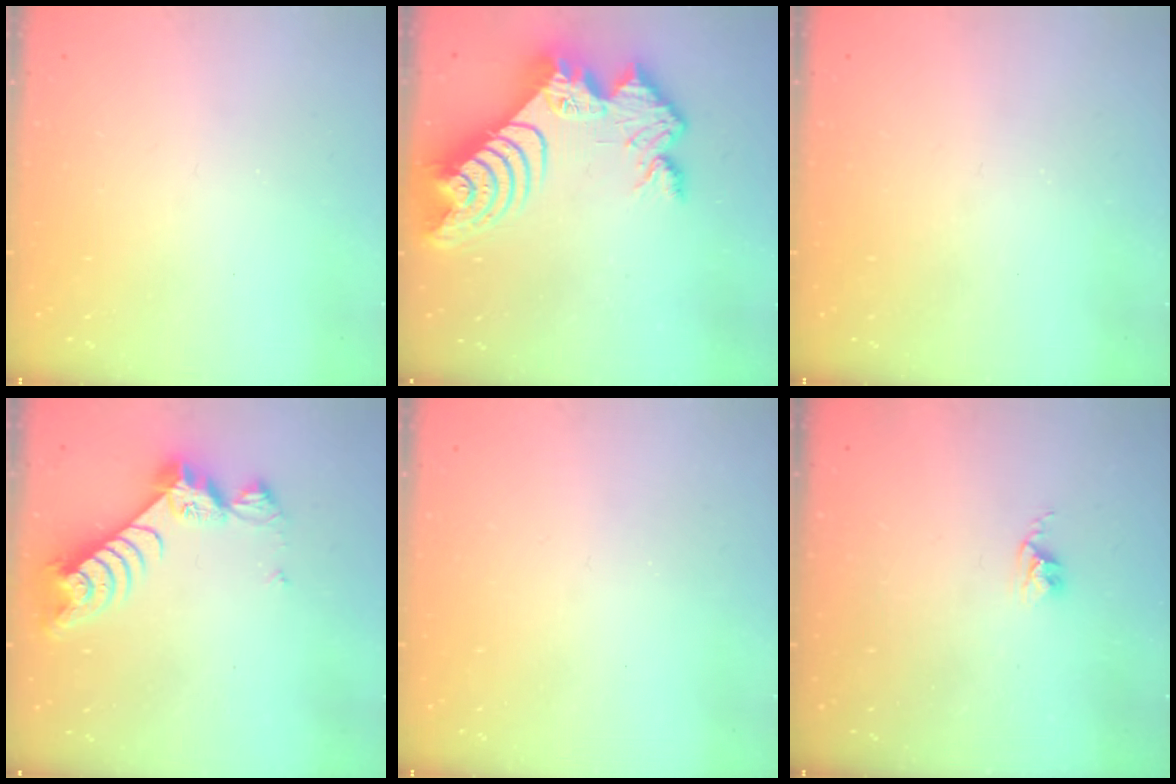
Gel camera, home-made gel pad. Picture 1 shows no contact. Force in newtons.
{"total": 17.2, "press": 17.2, "slide": 1.2}
{"total": 0.0}
{"total": 9.4, "press": 9.4, "slide": 0.9}
{"total": 0.0}
{"total": 2.4, "press": 2.4, "slide": 0.3}